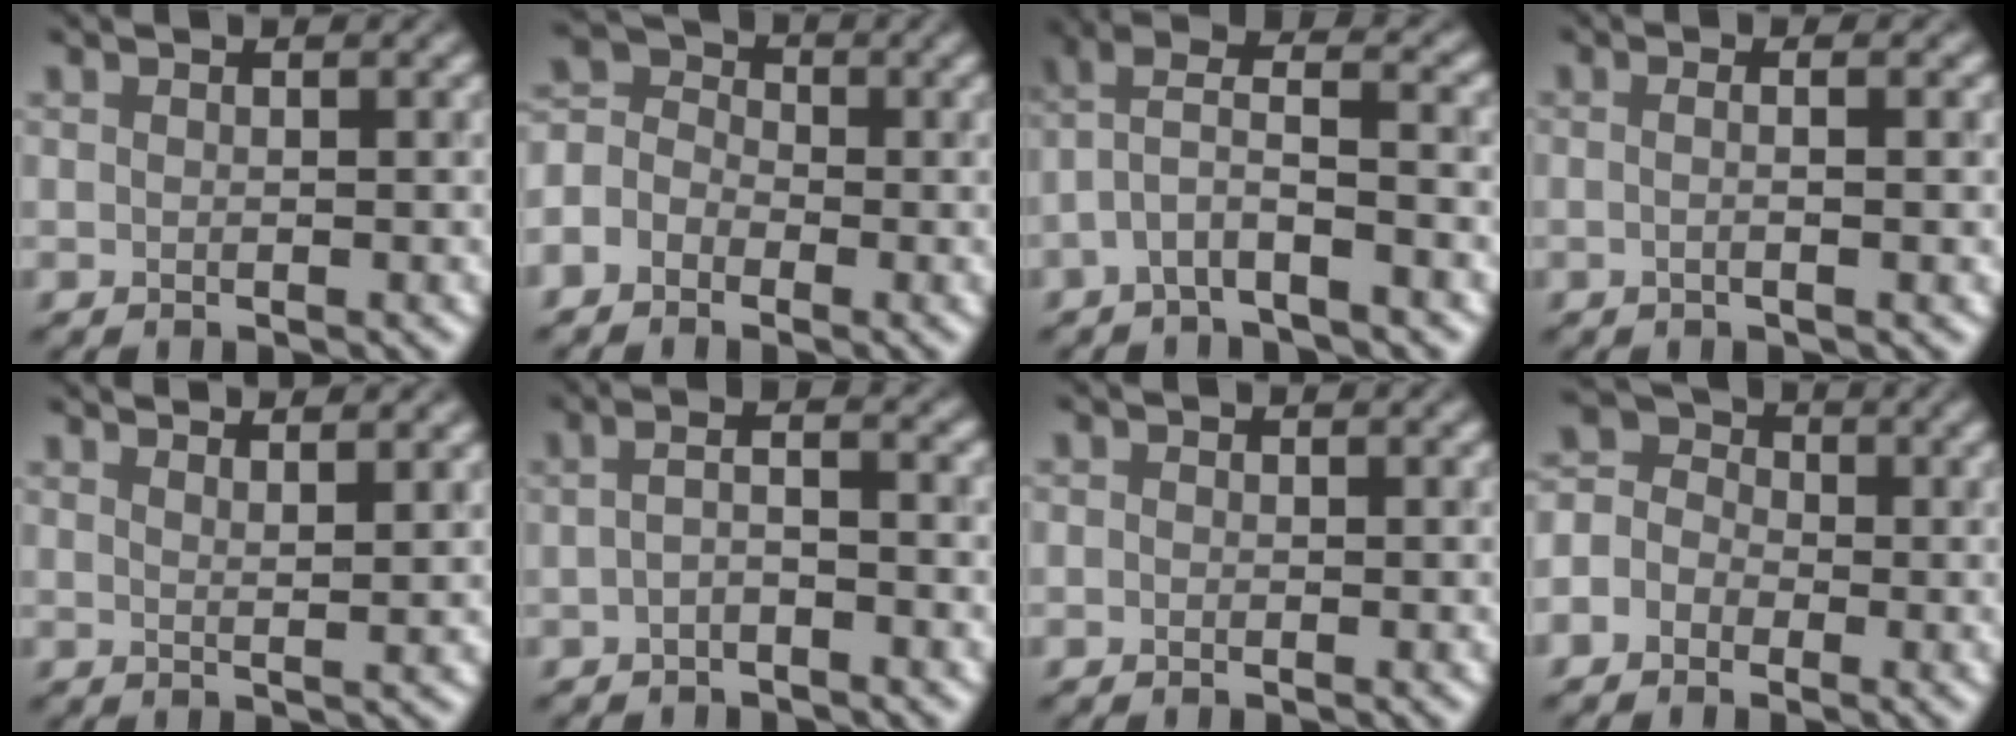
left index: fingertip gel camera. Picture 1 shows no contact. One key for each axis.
{"total": 3.3, "fx": -2.1, "fy": 2.3, "fz": 1.2, "tx": -0.028, "ty": 0.009, "tz": -0.040}
{"total": 3.7, "fx": -1.7, "fy": 0.6, "fz": 3.3, "tx": -0.074, "ty": 0.019, "tz": -0.033}
{"total": 3.6, "fx": 0.6, "fy": 1.8, "fz": 3.0, "tx": -0.006, "ty": 0.013, "tz": -0.024}
{"total": 4.1, "fx": 3.2, "fy": 1.0, "fz": 2.3, "tx": -0.005, "ty": 0.025, "tz": 0.021}
{"total": 1.7, "fx": -0.9, "fy": 0.3, "fz": 1.4, "tx": -0.028, "ty": 0.007, "tz": -0.015}
{"total": 0.6, "fx": -0.4, "fy": -0.1, "fz": -0.4, "tx": 0.006, "ty": -0.002, "tz": 0.002}
{"total": 3.4, "fx": -1.6, "fy": 2.8, "fz": 1.1, "tx": -0.017, "ty": 0.013, "tz": -0.028}